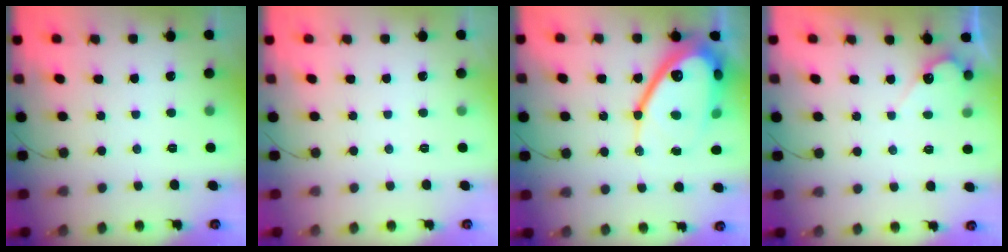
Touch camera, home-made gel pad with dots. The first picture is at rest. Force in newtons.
{"total": 0.0}
{"total": 22.5, "press": 22.4, "slide": 1.8}
{"total": 4.3, "press": 4.3, "slide": 0.2}